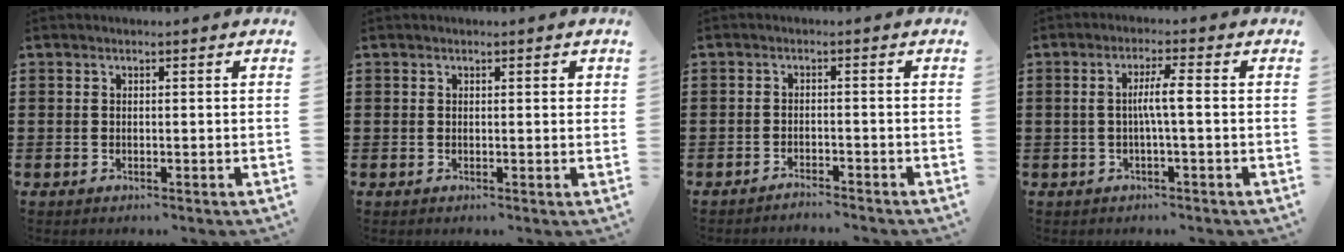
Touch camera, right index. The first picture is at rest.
{"total": 0.5, "force": [0.2, 0.1, 0.5], "torque": [-0.010, 0.002, 0.004]}
{"total": 1.8, "force": [-1.8, 0.0, 0.1], "torque": [-0.006, 0.004, -0.037]}
{"total": 3.9, "force": [-0.2, 0.2, 3.9], "torque": [-0.071, 0.000, -0.008]}